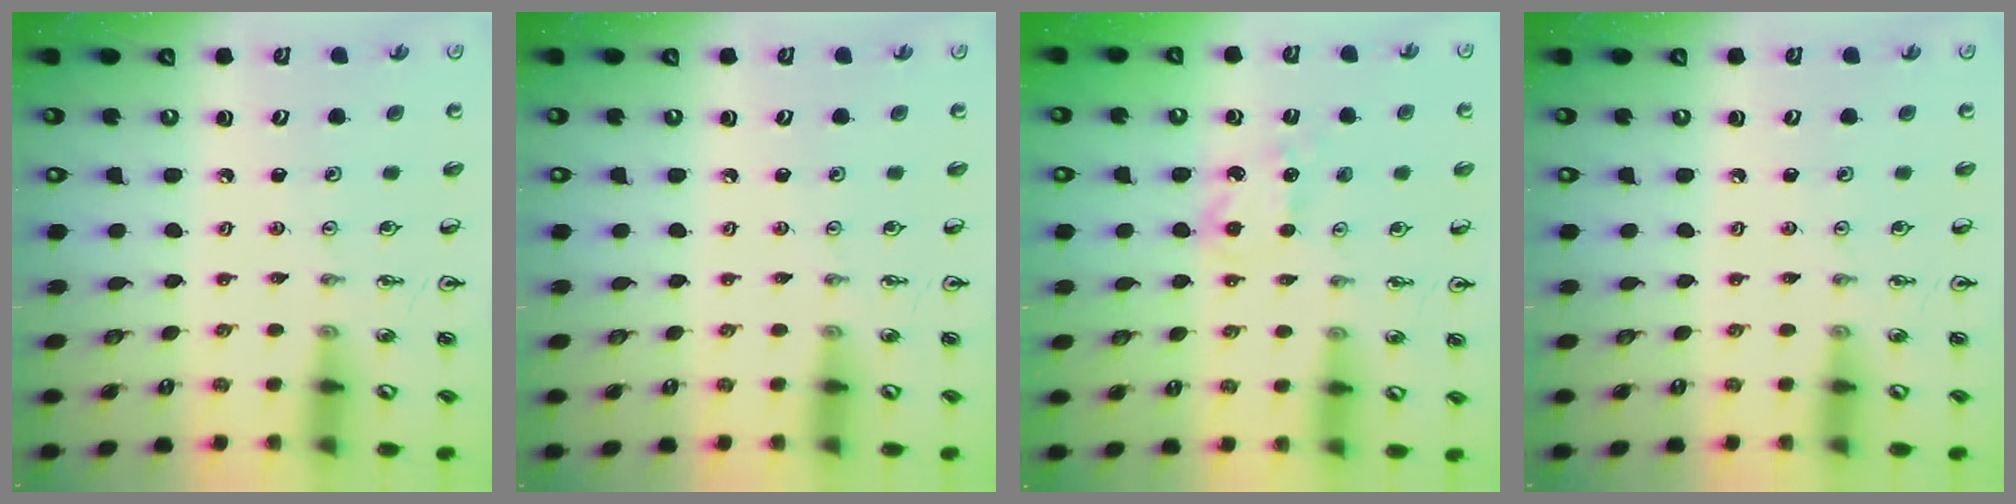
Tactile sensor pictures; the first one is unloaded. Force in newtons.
{"total": 0.0}
{"total": 5.3, "press": 5.2, "slide": 0.9}
{"total": 0.0}